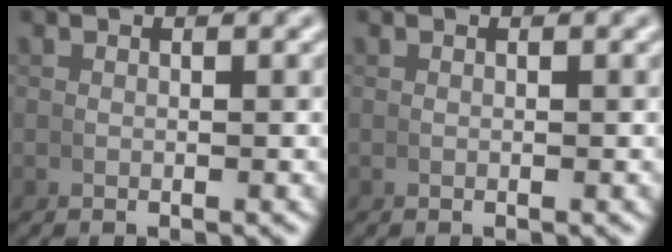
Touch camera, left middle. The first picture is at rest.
{"total": 0.0}